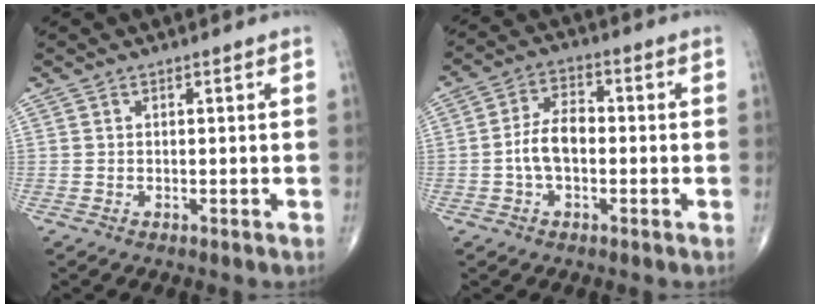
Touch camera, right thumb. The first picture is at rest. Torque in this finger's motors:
{"motor_torque": [1.13, 0.97, 0.72, -0.13, 0.06]}